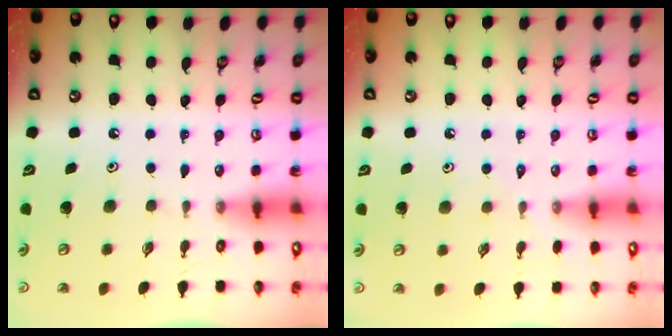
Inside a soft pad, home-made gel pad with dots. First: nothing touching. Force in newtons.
{"total": 4.6, "press": 4.5, "slide": 0.9}